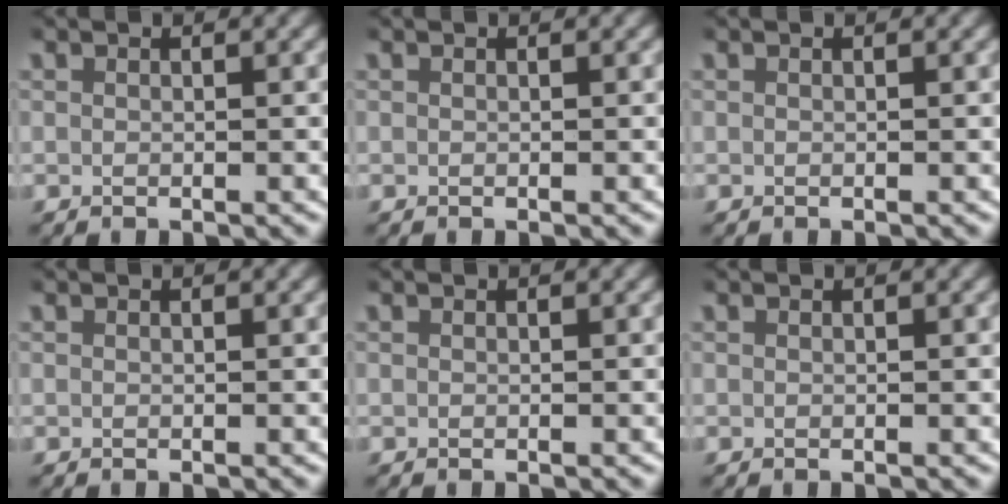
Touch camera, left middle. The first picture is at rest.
{"total": 0.0}
{"total": 0.0}
{"total": 0.0}
{"total": 0.0}
{"total": 0.0}